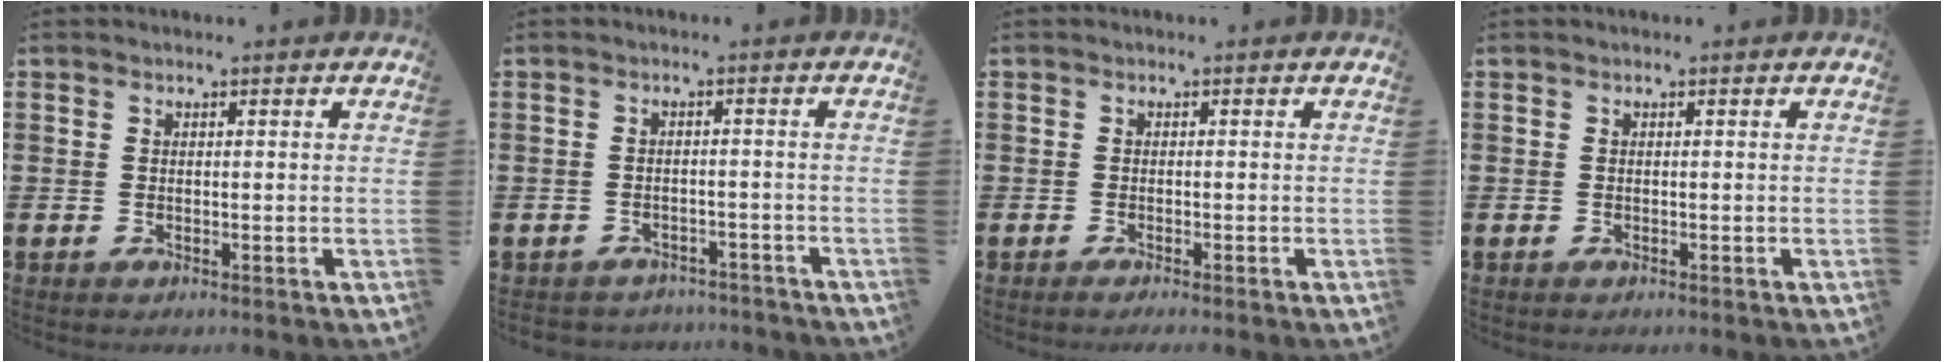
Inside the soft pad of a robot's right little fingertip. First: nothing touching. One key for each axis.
{"total": 1.7, "fx": -1.7, "fy": 0.3, "fz": -0.2, "tx": -0.004, "ty": 0.001, "tz": -0.039}
{"total": 0.6, "fx": -0.4, "fy": 0.0, "fz": 0.4, "tx": -0.006, "ty": -0.003, "tz": -0.007}
{"total": 0.0}